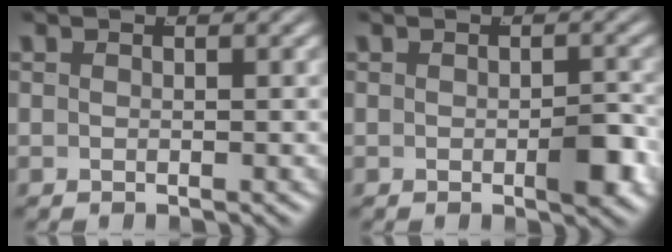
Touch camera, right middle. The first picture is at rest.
{"total": 2.5, "force": [-0.8, 1.1, 2.2], "torque": [-0.033, -0.006, -0.014]}